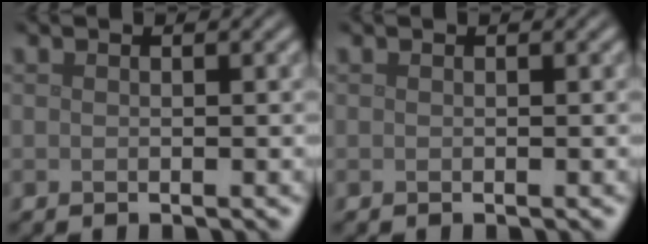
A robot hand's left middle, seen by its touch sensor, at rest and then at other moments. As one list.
[{"total": 0.0}]